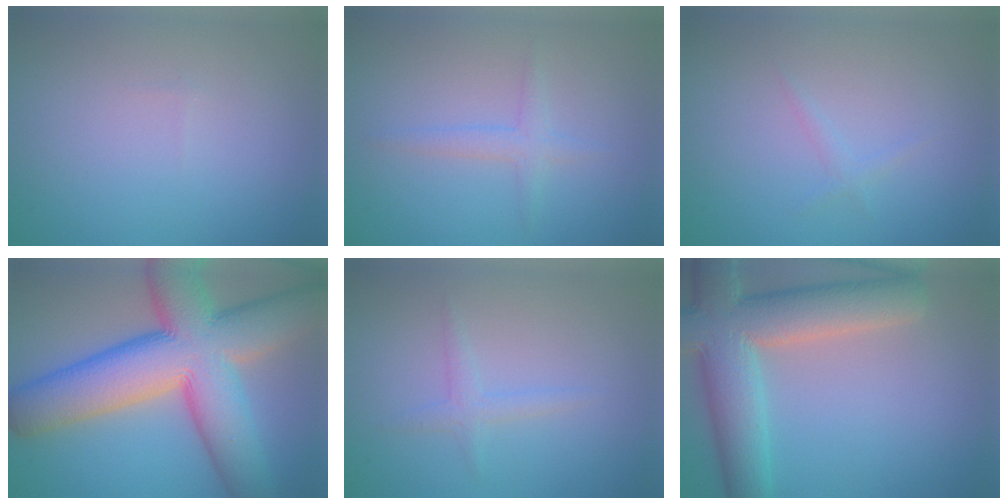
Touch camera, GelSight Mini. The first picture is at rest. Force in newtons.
{"total": 1.6, "press": 1.6, "slide": 0.1}
{"total": 0.7, "press": 0.7, "slide": 0.1}
{"total": 15.2, "press": 15.2, "slide": 0.9}
{"total": 0.7, "press": 0.6, "slide": 0.1}
{"total": 10.2, "press": 10.2, "slide": 0.9}